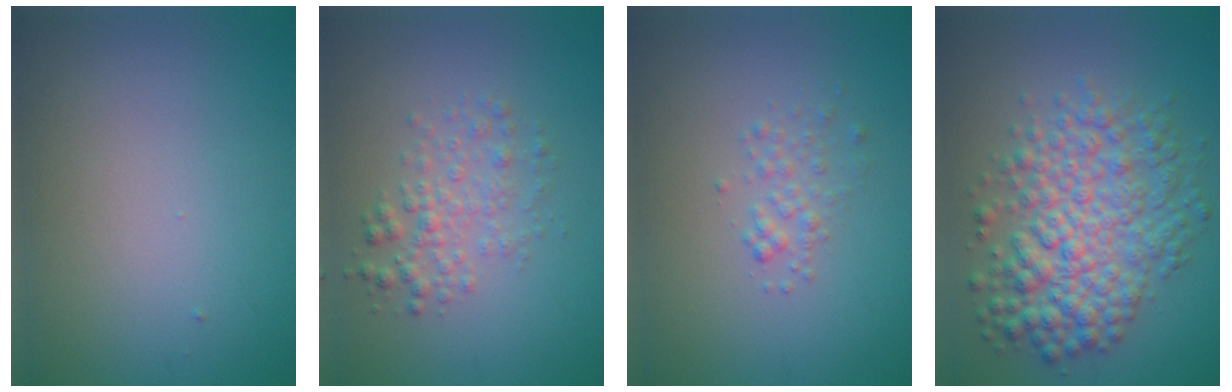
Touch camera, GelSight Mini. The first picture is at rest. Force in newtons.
{"total": 2.6, "press": 2.6, "slide": 0.1}
{"total": 1.5, "press": 1.5, "slide": 0.1}
{"total": 7.4, "press": 7.4, "slide": 0.0}